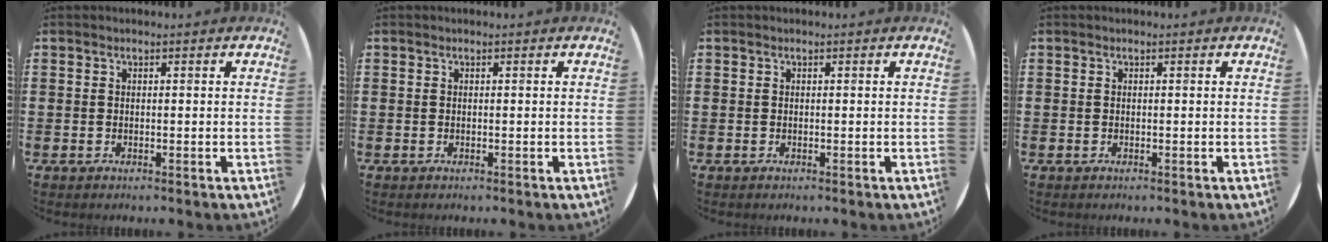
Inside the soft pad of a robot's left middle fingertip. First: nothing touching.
{"total": 0.0}
{"total": 0.0}
{"total": 0.0}